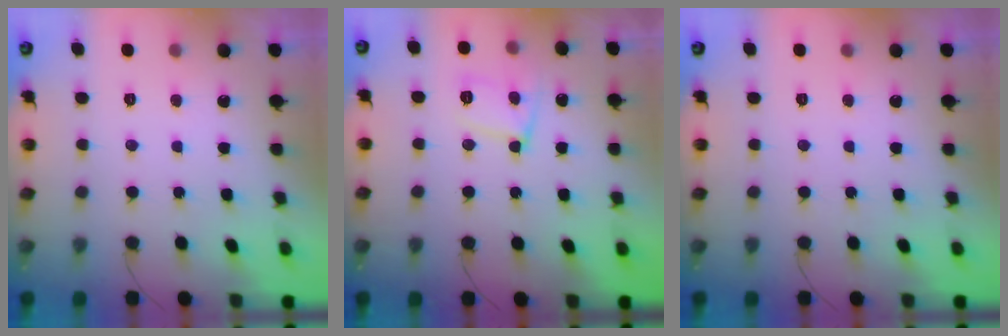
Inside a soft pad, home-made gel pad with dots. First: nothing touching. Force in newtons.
{"total": 11.2, "press": 11.1, "slide": 1.0}
{"total": 0.0}